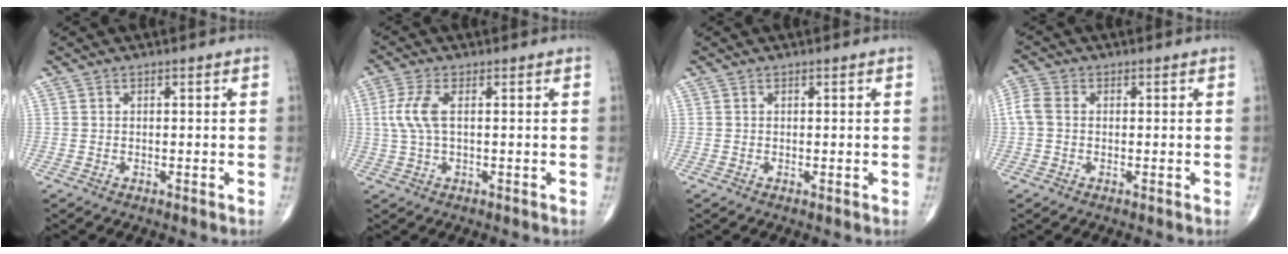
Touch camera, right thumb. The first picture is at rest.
{"total": 5.5, "force": [0.8, 2.1, 5.0], "torque": [-0.138, 0.010, 0.014]}
{"total": 0.0}
{"total": 3.8, "force": [0.0, 2.8, 2.5], "torque": [-0.065, 0.012, -0.007]}